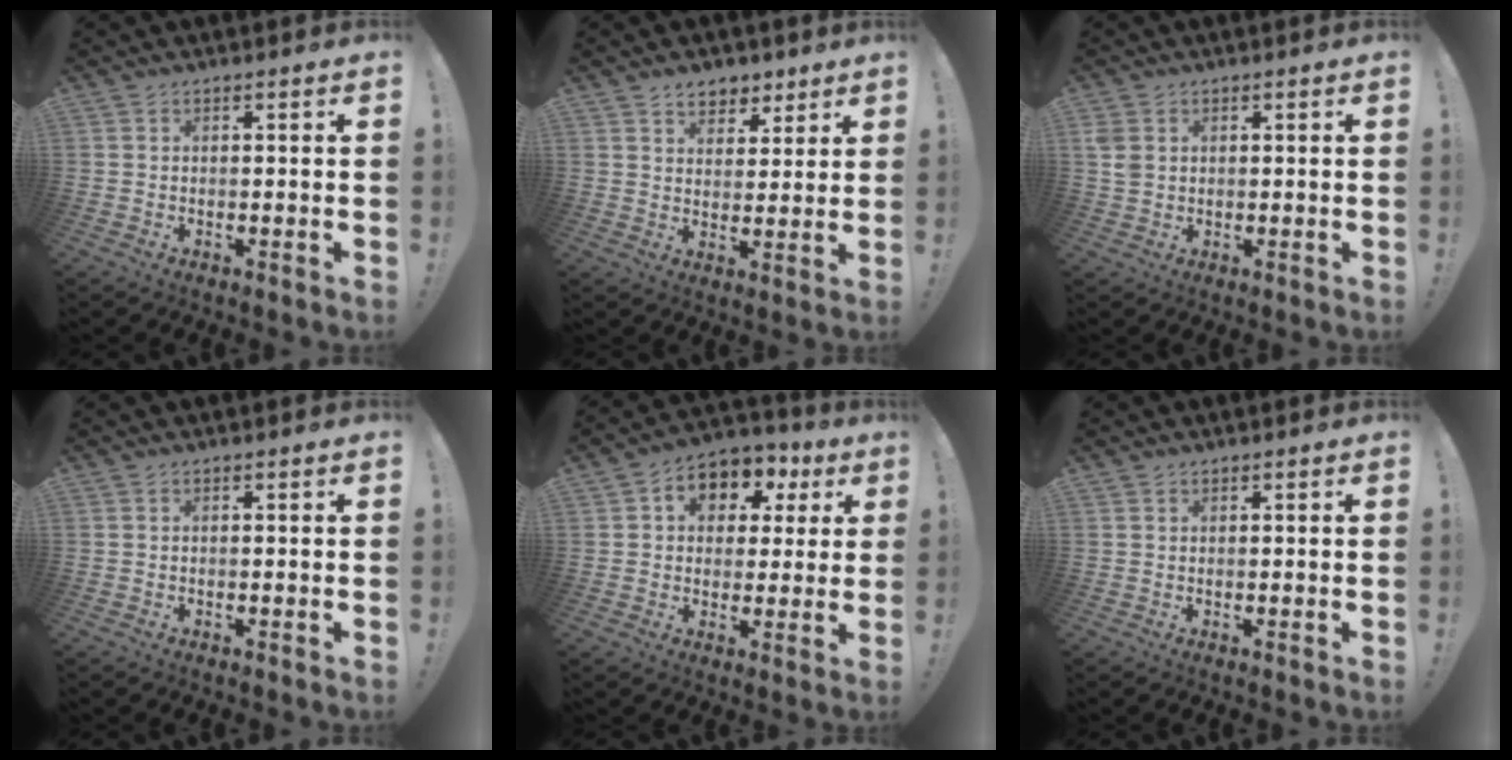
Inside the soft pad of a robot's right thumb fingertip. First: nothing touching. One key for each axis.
{"total": 7.1, "fx": 4.9, "fy": 4.9, "fz": 1.8, "tx": -0.010, "ty": -0.034, "tz": 0.091}
{"total": 4.0, "fx": 1.5, "fy": 3.0, "fz": 2.3, "tx": -0.036, "ty": -0.004, "tz": 0.027}
{"total": 0.0}
{"total": 8.8, "fx": 2.5, "fy": 7.4, "fz": 3.9, "tx": -0.059, "ty": -0.008, "tz": 0.052}
{"total": 0.5, "fx": 0.5, "fy": 0.3, "fz": 0.0, "tx": 0.007, "ty": -0.003, "tz": 0.008}